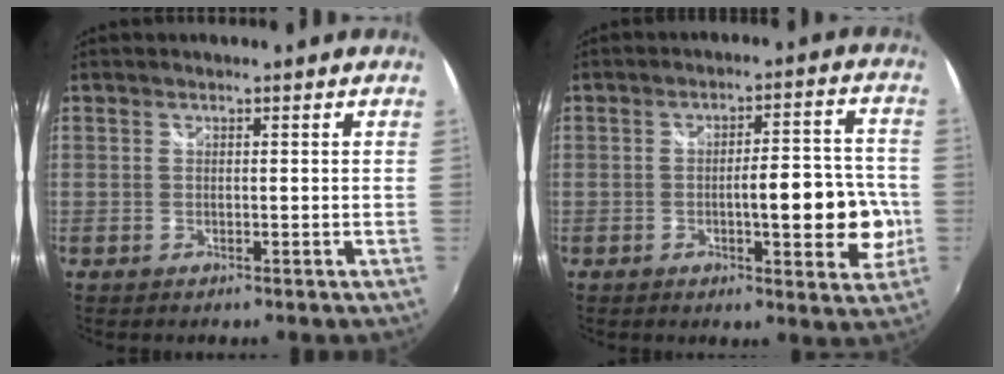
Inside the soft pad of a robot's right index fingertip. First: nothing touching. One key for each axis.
{"total": 10.9, "fx": -2.3, "fy": 2.7, "fz": 10.3, "tx": -0.154, "ty": 0.000, "tz": -0.023}